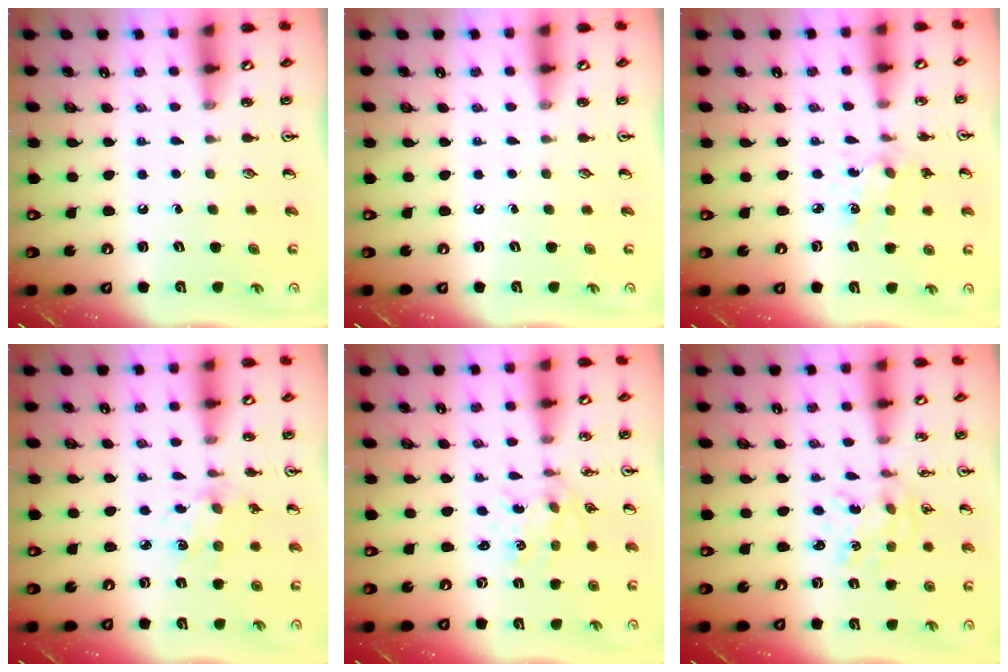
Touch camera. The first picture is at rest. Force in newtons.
{"total": 0.0}
{"total": 2.8, "press": 2.7, "slide": 0.7}
{"total": 4.5, "press": 4.5, "slide": 0.3}
{"total": 1.5, "press": 1.5, "slide": 0.2}
{"total": 1.5, "press": 1.5, "slide": 0.1}